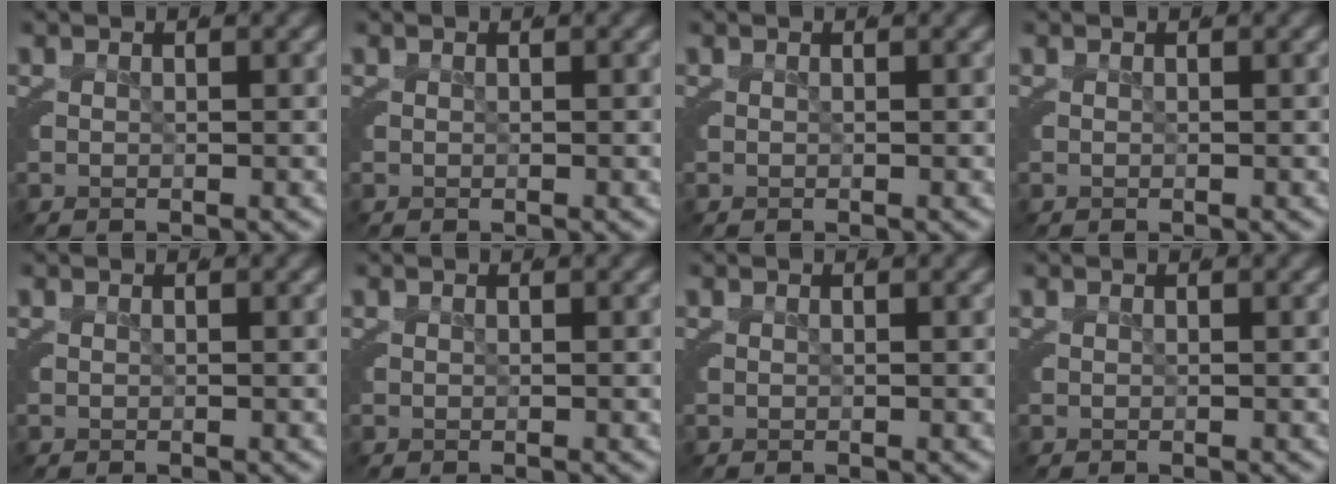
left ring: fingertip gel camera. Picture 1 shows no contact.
{"total": 0.0}
{"total": 0.0}
{"total": 0.0}
{"total": 0.0}
{"total": 0.0}
{"total": 0.0}
{"total": 0.0}